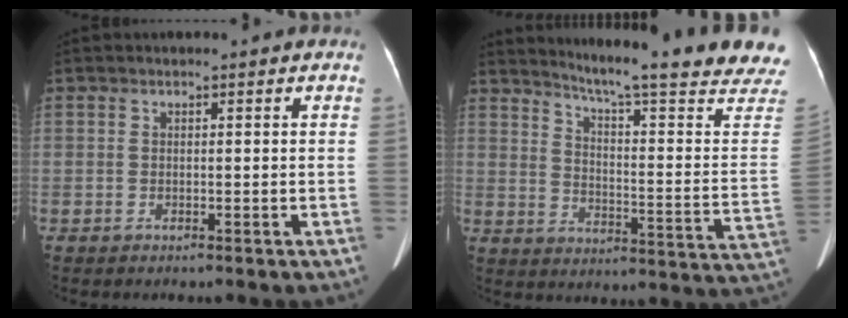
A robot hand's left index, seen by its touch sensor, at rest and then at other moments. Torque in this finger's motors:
{"motor_torque": [0.43, -0.96, 0.02, 0.01]}